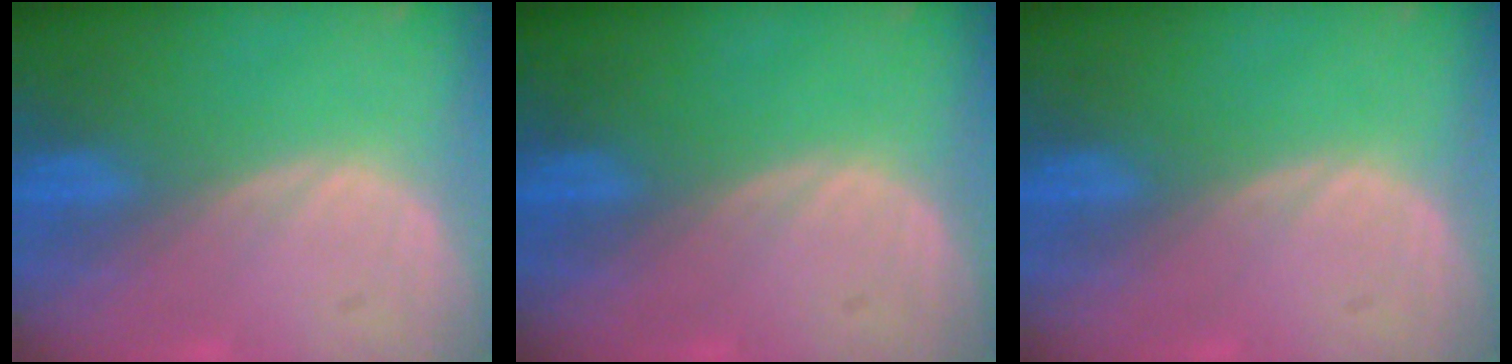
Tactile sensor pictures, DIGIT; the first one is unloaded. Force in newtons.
{"total": 0.0}
{"total": 0.0}